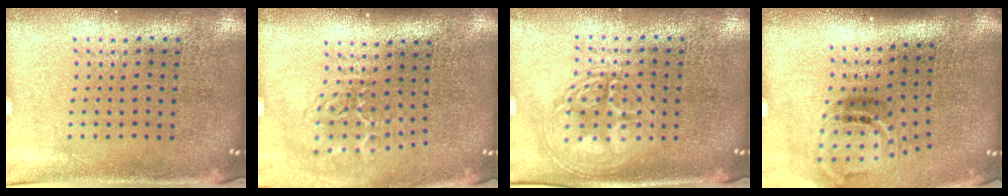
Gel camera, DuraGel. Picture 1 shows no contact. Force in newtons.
{"total": 2.0, "press": 1.3, "slide": 1.5}
{"total": 3.1, "press": 3.1, "slide": 0.4}
{"total": 1.9, "press": 1.2, "slide": 1.5}